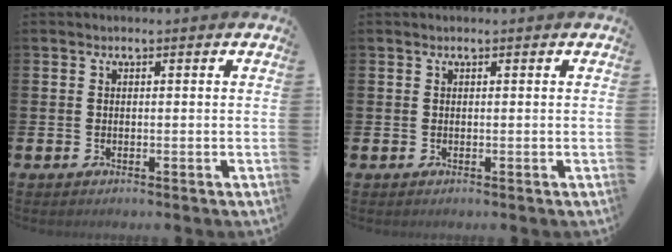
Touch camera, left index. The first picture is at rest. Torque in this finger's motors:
{"motor_torque": [0.38, -0.54, -0.01, -0.01]}